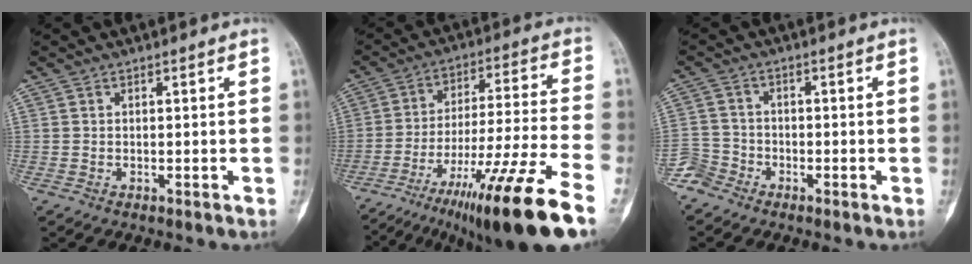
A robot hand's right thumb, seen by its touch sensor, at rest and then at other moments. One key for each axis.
{"total": 22.6, "fx": -13.7, "fy": 1.9, "fz": 17.8, "tx": -0.277, "ty": 0.038, "tz": -0.221}
{"total": 4.0, "fx": -3.2, "fy": 2.4, "fz": -0.2, "tx": 0.018, "ty": 0.014, "tz": -0.077}